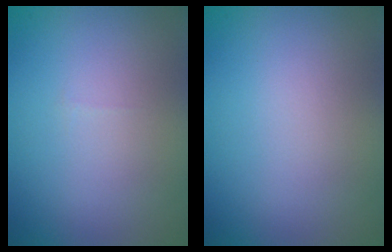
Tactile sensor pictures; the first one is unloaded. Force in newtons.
{"total": 0.0}